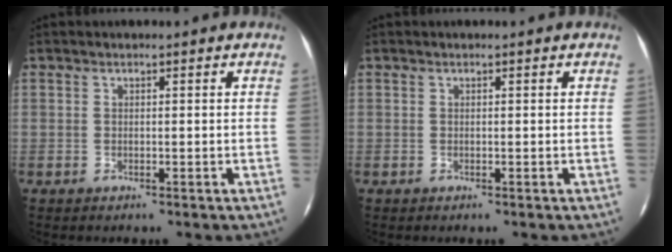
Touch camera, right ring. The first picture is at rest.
{"total": 0.0}